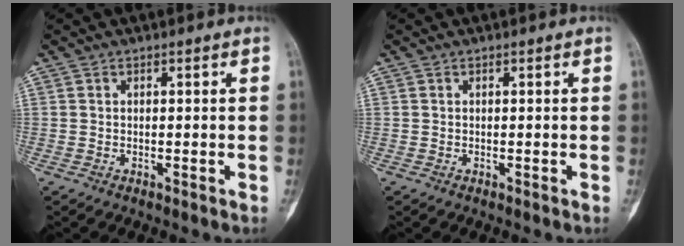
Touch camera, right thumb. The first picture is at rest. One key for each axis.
{"total": 0.0}